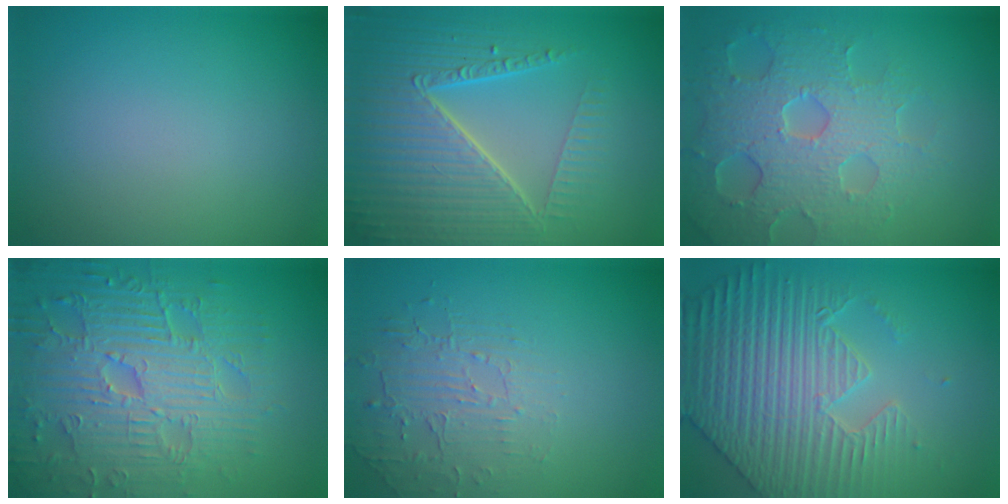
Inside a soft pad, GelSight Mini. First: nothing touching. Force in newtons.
{"total": 7.9, "press": 5.8, "slide": 5.3}
{"total": 6.4, "press": 5.3, "slide": 3.6}
{"total": 9.0, "press": 6.5, "slide": 6.2}
{"total": 1.9, "press": 1.0, "slide": 1.6}
{"total": 6.7, "press": 5.7, "slide": 3.6}